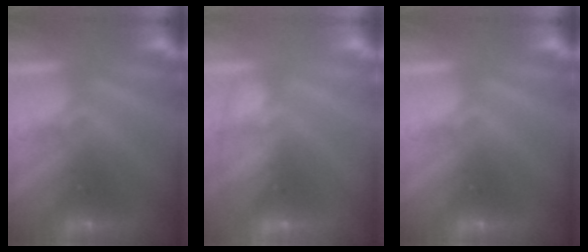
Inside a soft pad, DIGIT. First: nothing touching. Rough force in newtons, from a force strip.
{"total": 1.8}
{"total": 0.0}